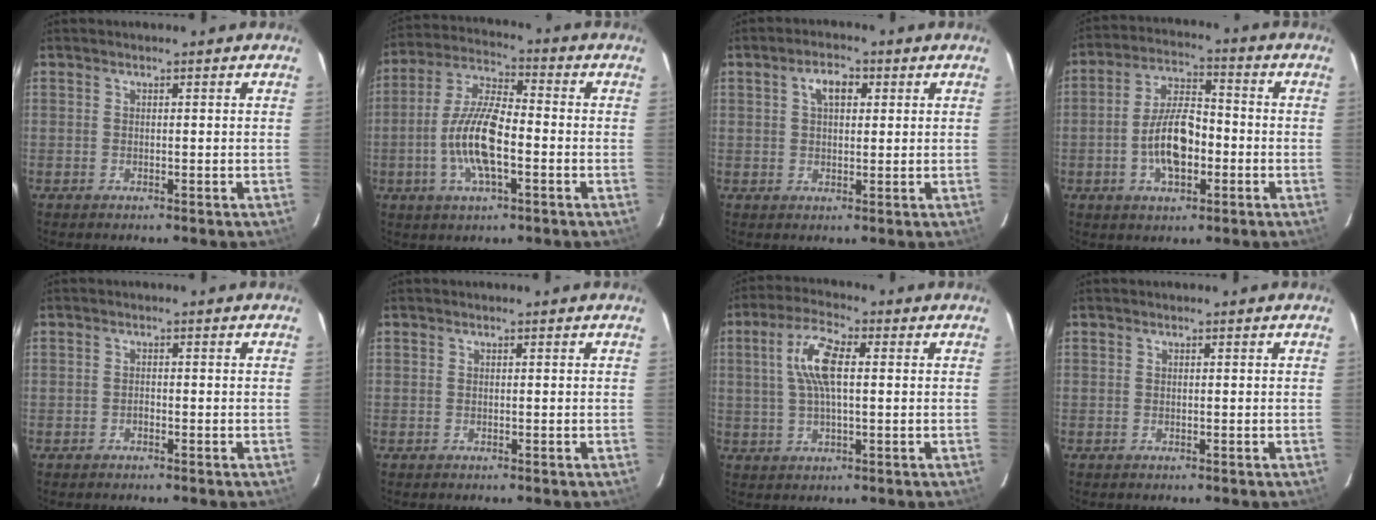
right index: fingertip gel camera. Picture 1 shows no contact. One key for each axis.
{"total": 12.2, "fx": -3.2, "fy": 4.0, "fz": 11.1, "tx": -0.229, "ty": 0.002, "tz": -0.064}
{"total": 4.4, "fx": 1.5, "fy": 2.5, "fz": 3.3, "tx": -0.056, "ty": 0.015, "tz": 0.027}
{"total": 10.5, "fx": -2.7, "fy": 5.1, "fz": 8.8, "tx": -0.171, "ty": 0.012, "tz": -0.044}
{"total": 0.7, "fx": -0.5, "fy": 0.4, "fz": 0.2, "tx": -0.003, "ty": 0.003, "tz": -0.009}
{"total": 0.0}
{"total": 8.5, "fx": 1.5, "fy": 2.9, "fz": 7.9, "tx": -0.158, "ty": 0.015, "tz": 0.029}
{"total": 0.0}